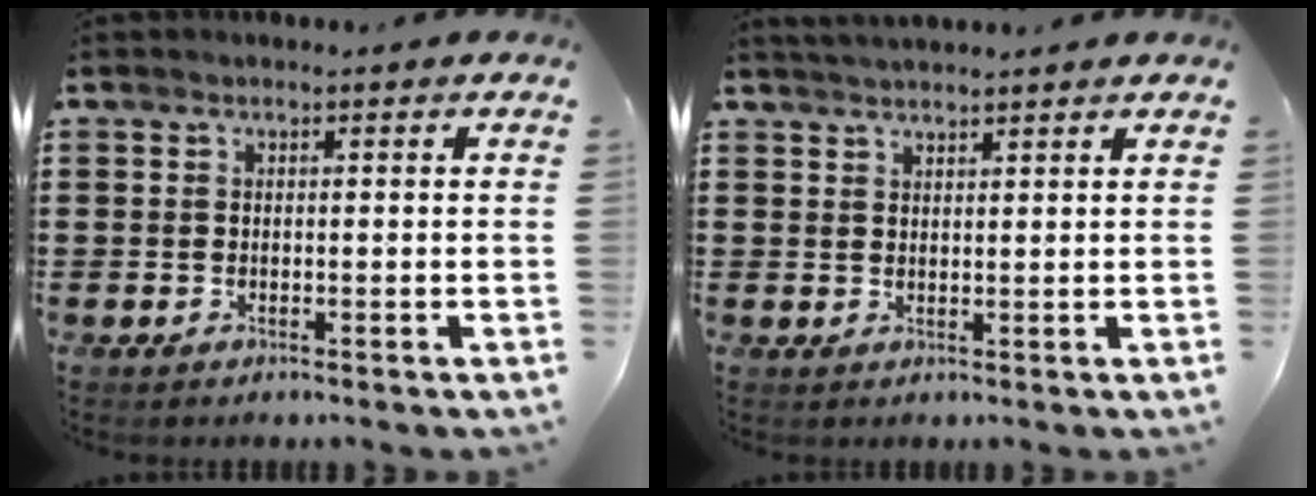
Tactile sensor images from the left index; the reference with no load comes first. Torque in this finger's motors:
{"motor_torque": [0.14, 0.14, -0.41, -0.21]}